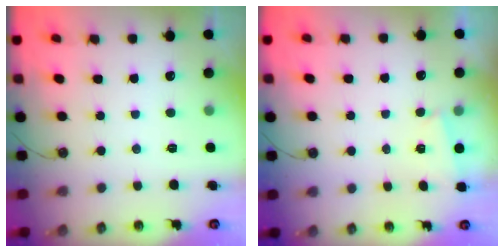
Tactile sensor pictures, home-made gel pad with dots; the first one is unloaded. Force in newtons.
{"total": 1.0, "press": 1.0, "slide": 0.3}